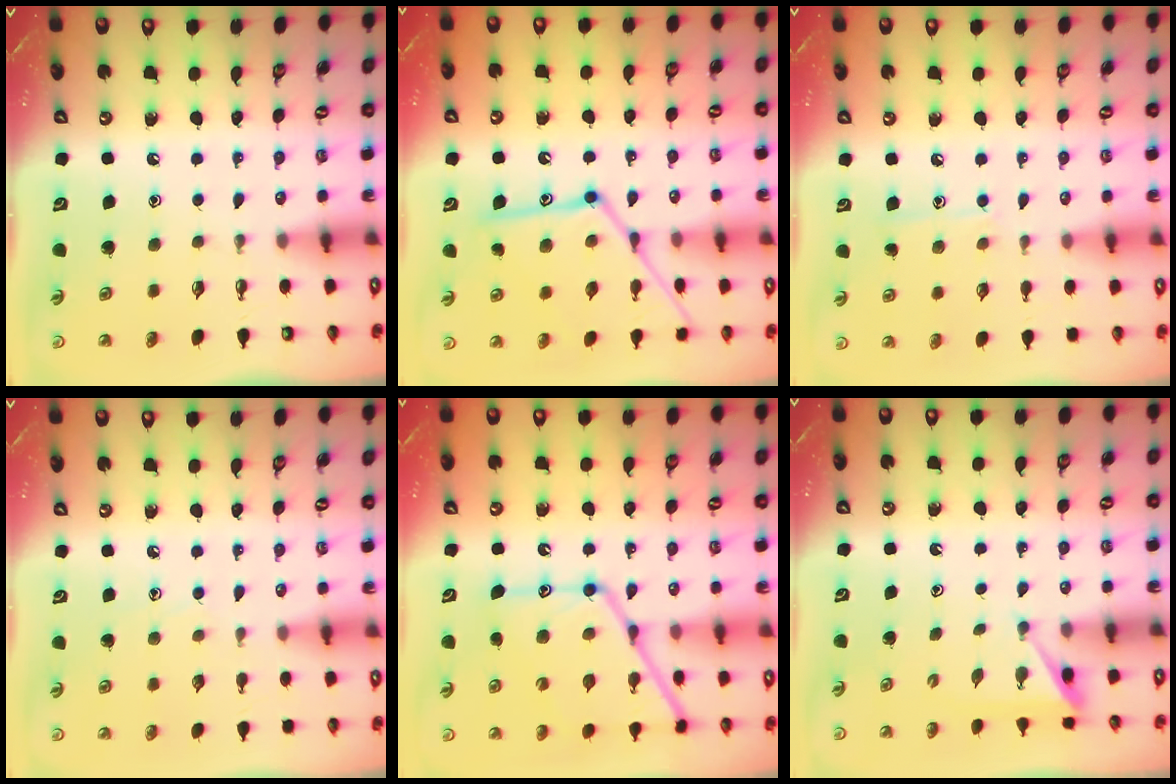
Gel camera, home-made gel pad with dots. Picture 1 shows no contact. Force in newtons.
{"total": 16.2, "press": 16.2, "slide": 1.2}
{"total": 7.5, "press": 7.5, "slide": 0.4}
{"total": 4.4, "press": 4.4, "slide": 0.6}
{"total": 17.4, "press": 17.4, "slide": 1.6}
{"total": 3.1, "press": 3.1, "slide": 0.5}